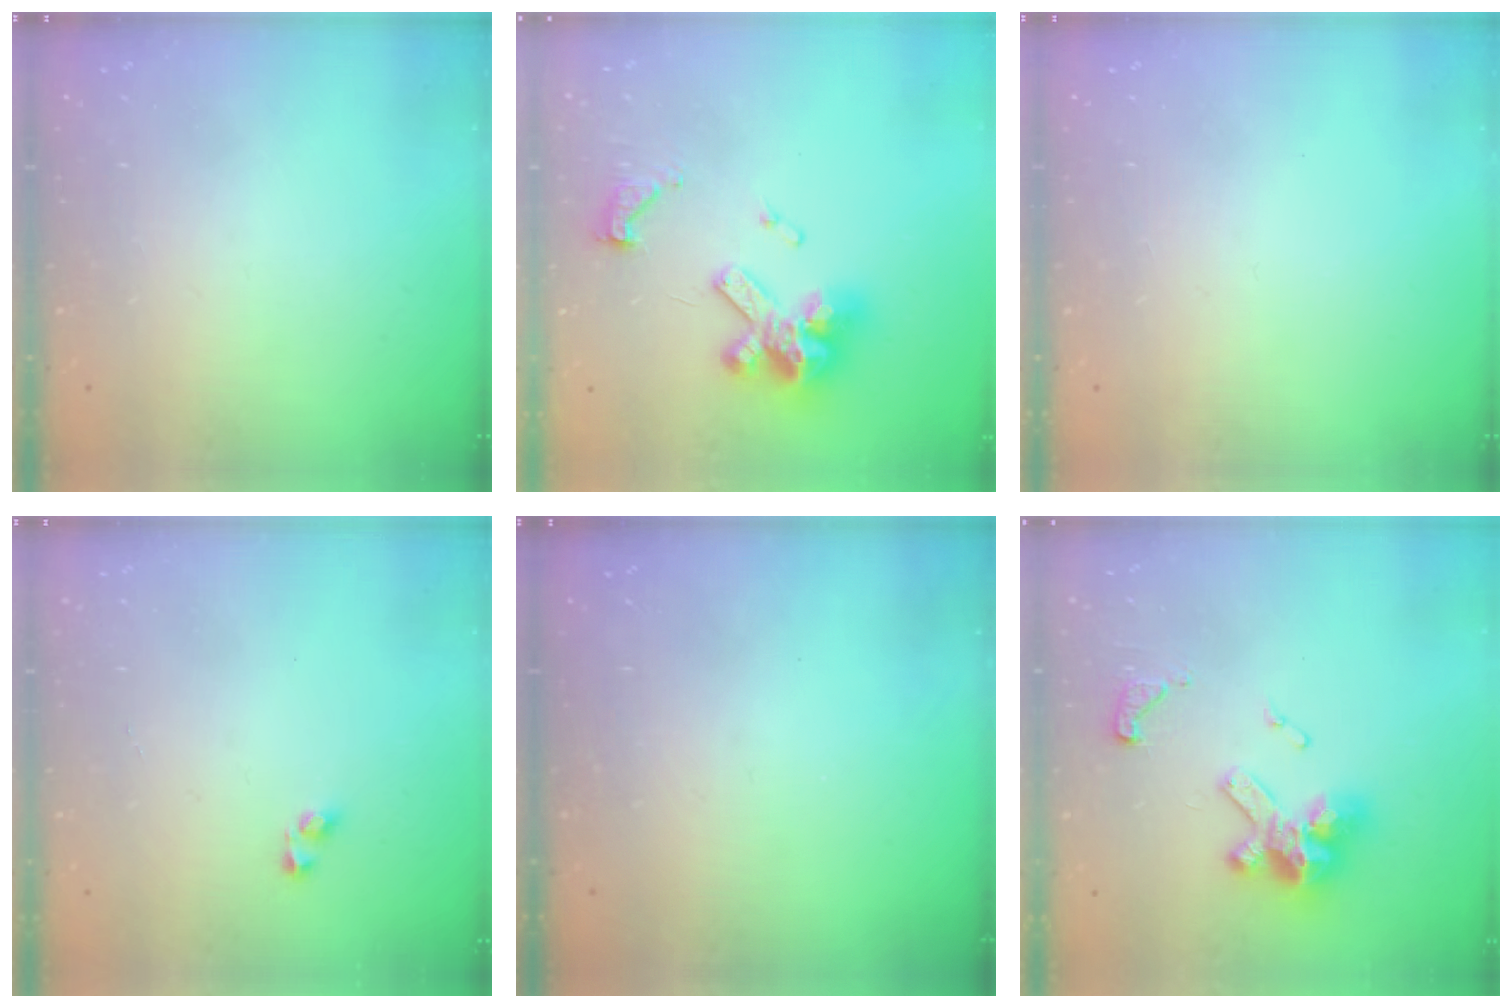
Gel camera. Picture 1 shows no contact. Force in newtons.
{"total": 14.9, "press": 14.8, "slide": 1.6}
{"total": 0.0}
{"total": 3.1, "press": 3.1, "slide": 0.2}
{"total": 0.0}
{"total": 13.5, "press": 13.4, "slide": 1.8}